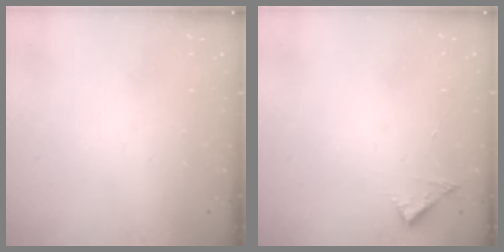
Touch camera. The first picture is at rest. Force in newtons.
{"total": 3.7, "press": 3.7, "slide": 0.1}